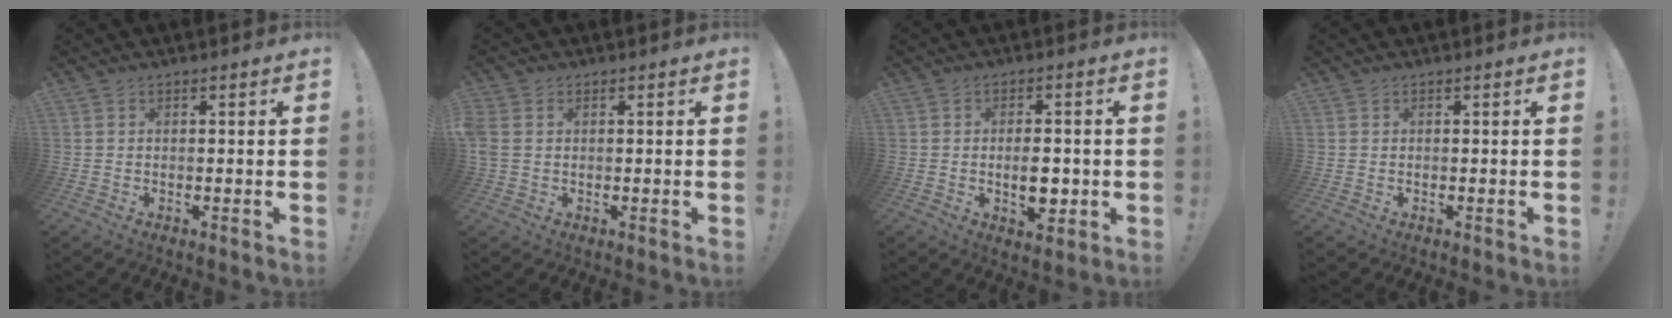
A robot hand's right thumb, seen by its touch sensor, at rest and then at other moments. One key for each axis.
{"total": 3.5, "fx": 0.6, "fy": 2.7, "fz": 2.1, "tx": -0.050, "ty": 0.004, "tz": 0.014}
{"total": 6.7, "fx": -1.0, "fy": 3.5, "fz": 5.7, "tx": -0.077, "ty": 0.000, "tz": -0.016}
{"total": 0.0}